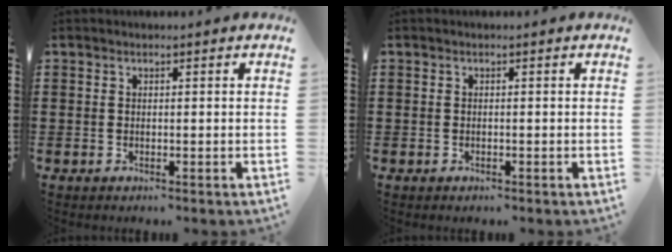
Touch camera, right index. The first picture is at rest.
{"total": 0.0}